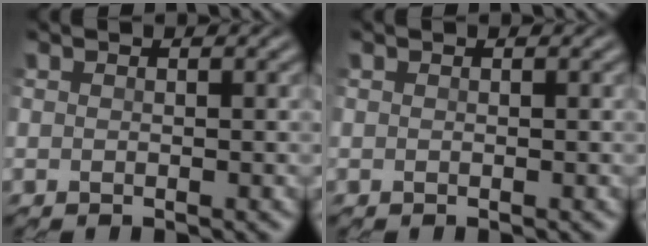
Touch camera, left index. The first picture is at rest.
{"total": 0.0}